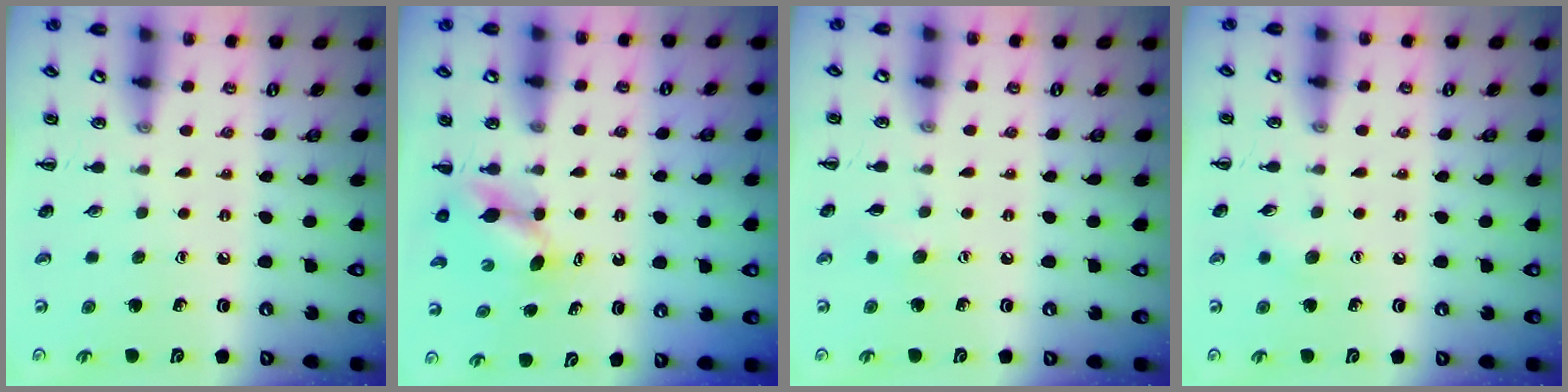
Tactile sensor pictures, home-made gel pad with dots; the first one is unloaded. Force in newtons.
{"total": 4.2, "press": 4.2, "slide": 0.5}
{"total": 4.1, "press": 3.9, "slide": 1.1}
{"total": 4.5, "press": 4.4, "slide": 0.9}